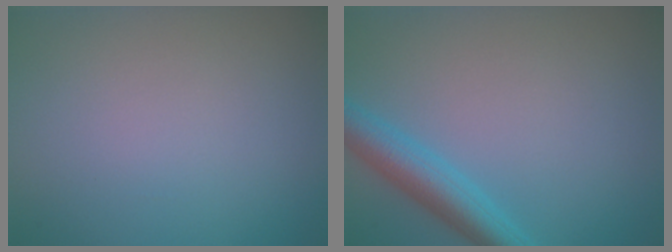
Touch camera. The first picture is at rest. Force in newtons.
{"total": 4.1, "press": 4.1, "slide": 0.3}